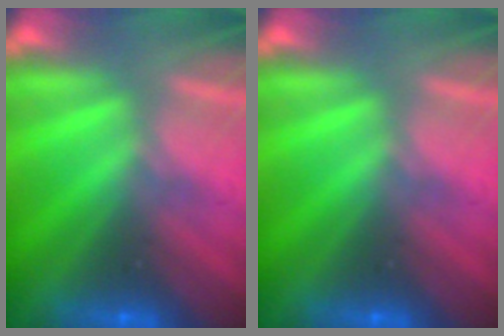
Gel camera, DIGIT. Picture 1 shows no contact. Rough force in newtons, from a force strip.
{"total": 0.0}